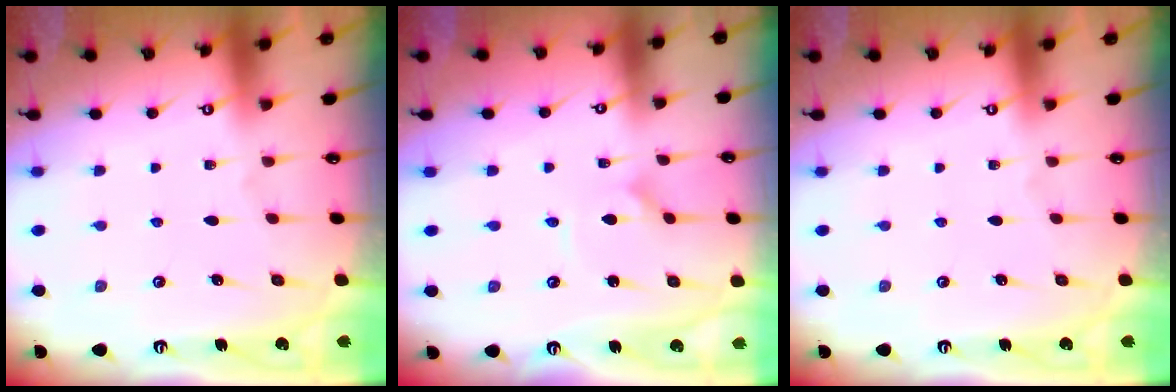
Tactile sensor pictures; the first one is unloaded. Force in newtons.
{"total": 1.2, "press": 1.2, "slide": 0.1}
{"total": 0.0}